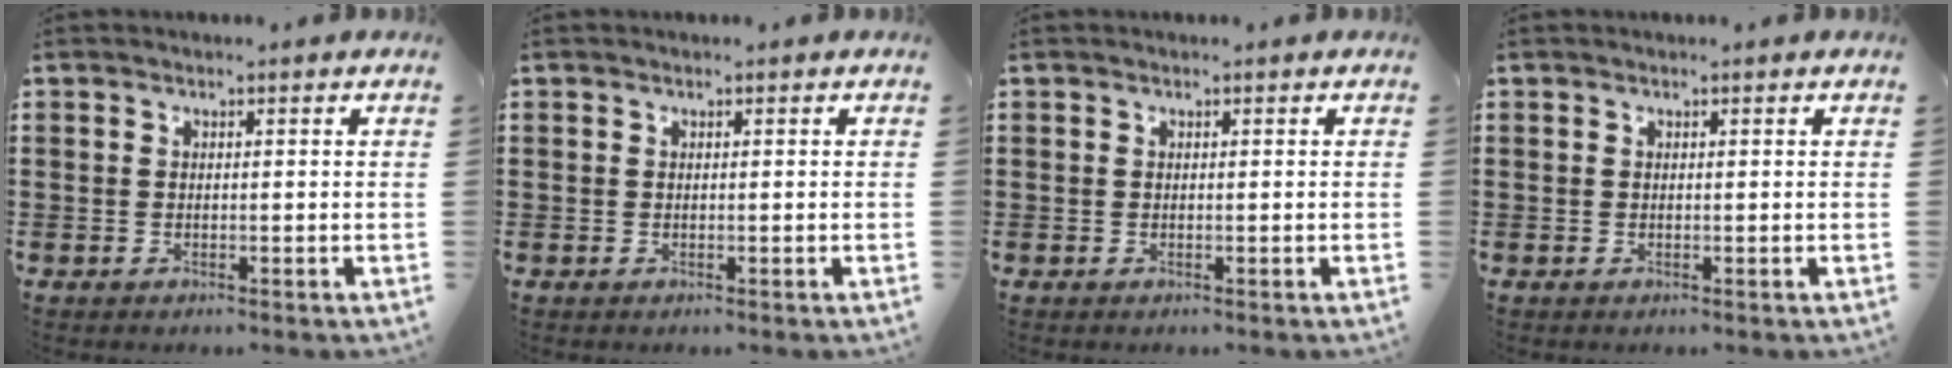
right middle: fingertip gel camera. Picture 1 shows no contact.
{"total": 0.0}
{"total": 0.0}
{"total": 0.0}